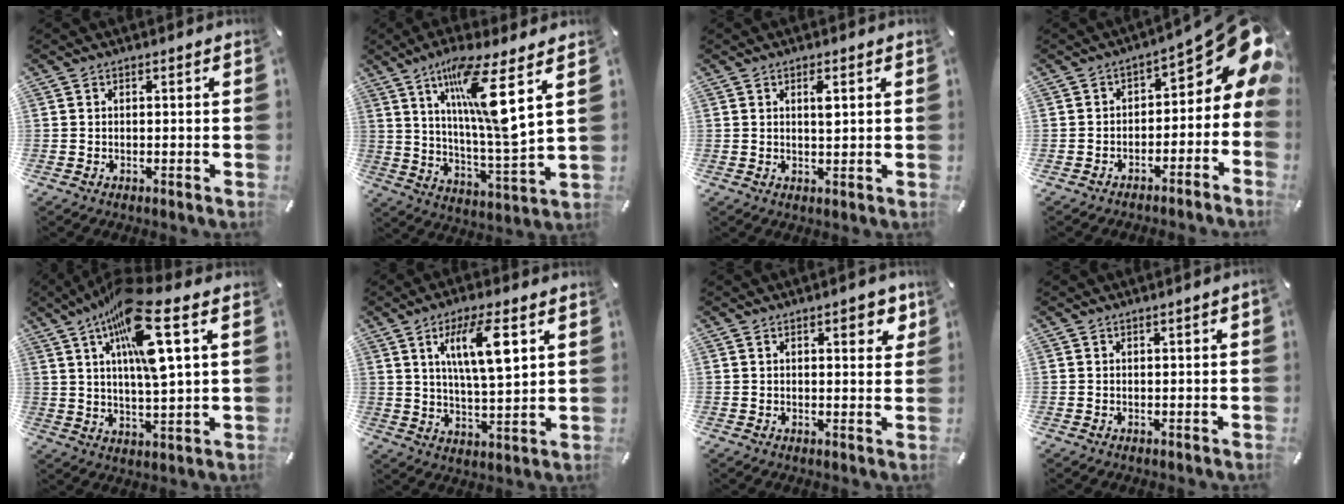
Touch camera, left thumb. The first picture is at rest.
{"total": 16.0, "force": [7.8, 1.5, 13.9], "torque": [-0.270, -0.043, 0.109]}
{"total": 2.4, "force": [0.9, 0.6, 2.2], "torque": [-0.039, -0.001, 0.011]}
{"total": 12.3, "force": [3.8, 6.4, 9.8], "torque": [-0.115, -0.036, 0.063]}
{"total": 17.3, "force": [7.9, 4.3, 14.7], "torque": [-0.255, -0.029, 0.123]}
{"total": 12.2, "force": [5.3, 3.3, 10.5], "torque": [-0.191, -0.007, 0.085]}
{"total": 4.8, "force": [2.4, 1.9, 3.6], "torque": [-0.044, -0.008, 0.035]}
{"total": 0.9, "force": [0.2, 0.0, 0.8], "torque": [-0.015, -0.001, 0.004]}